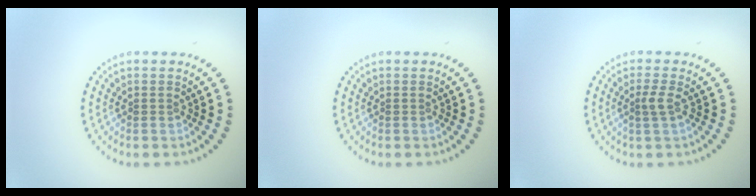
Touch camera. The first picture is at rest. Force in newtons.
{"total": 0.0}
{"total": 1.4, "press": 1.1, "slide": 0.9}